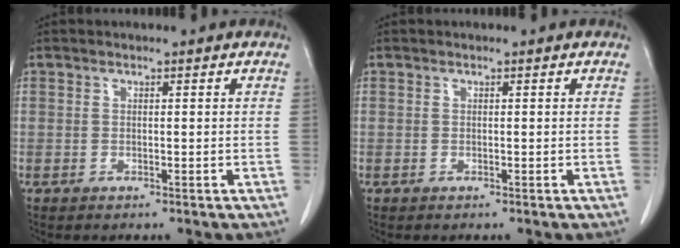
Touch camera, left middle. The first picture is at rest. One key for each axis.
{"total": 0.0}